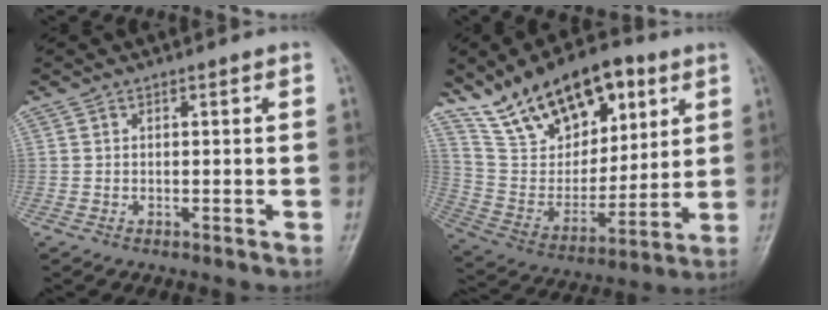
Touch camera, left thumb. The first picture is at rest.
{"total": 21.4, "force": [12.4, 11.5, 13.1], "torque": [-0.172, -0.045, 0.226]}